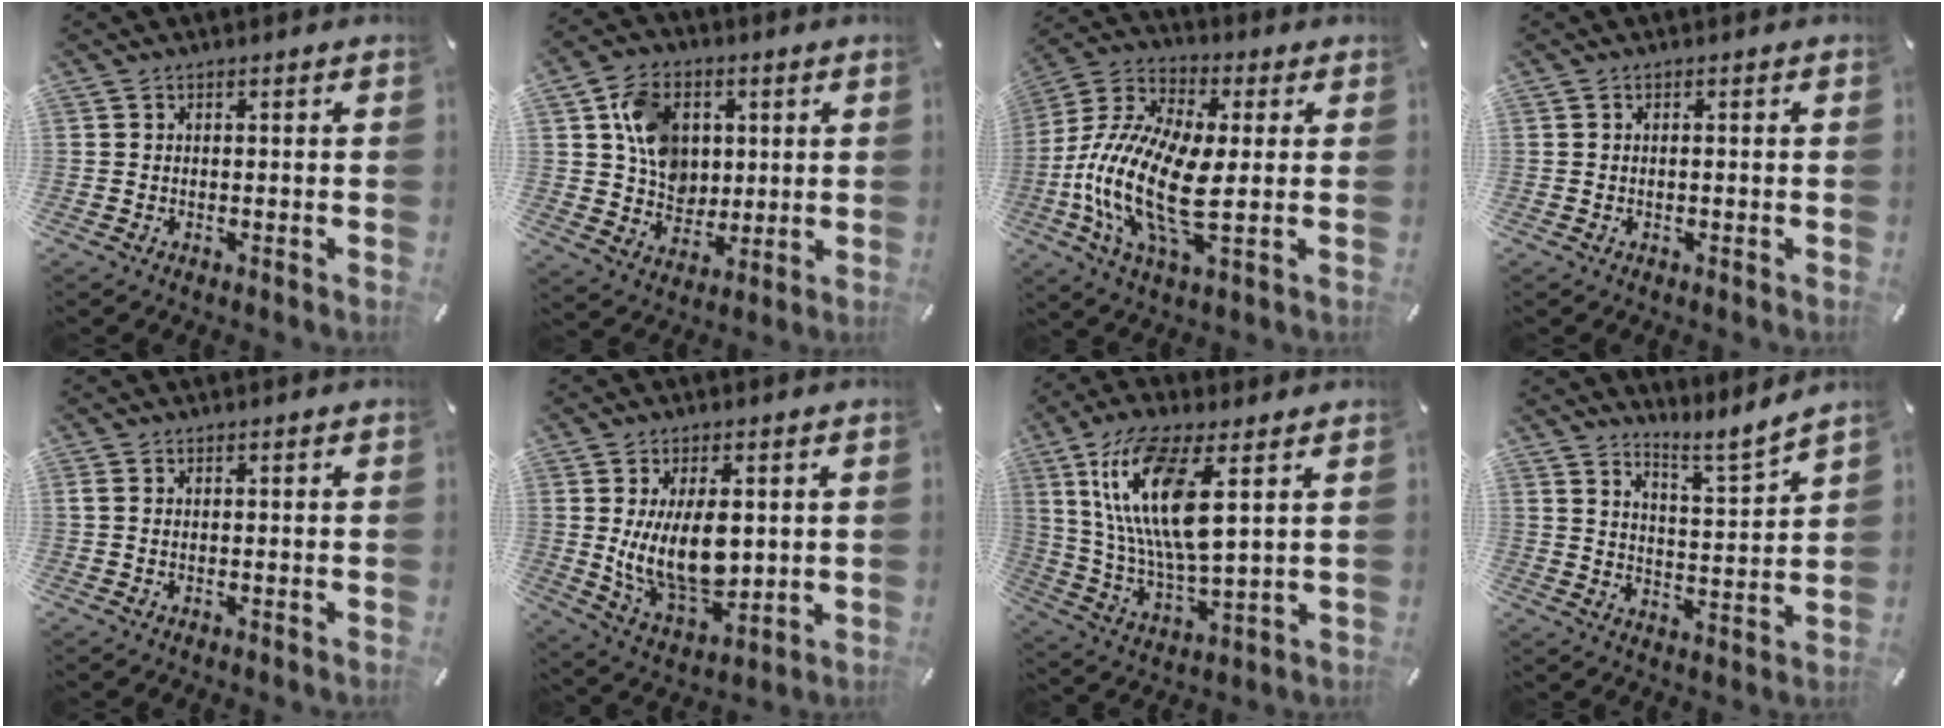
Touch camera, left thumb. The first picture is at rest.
{"total": 11.3, "force": [2.7, 9.6, 5.4], "torque": [-0.083, 0.012, 0.057]}
{"total": 18.0, "force": [-2.7, 7.6, 16.1], "torque": [-0.360, -0.019, -0.049]}
{"total": 0.6, "force": [-0.1, 0.3, 0.6], "torque": [-0.011, 0.000, -0.002]}
{"total": 0.6, "force": [0.0, 0.4, 0.5], "torque": [-0.010, 0.003, -0.001]}
{"total": 15.2, "force": [1.7, 8.5, 12.5], "torque": [-0.236, -0.021, 0.031]}
{"total": 18.0, "force": [7.0, 6.4, 15.3], "torque": [-0.326, -0.018, 0.114]}
{"total": 6.3, "force": [6.0, 0.6, 1.8], "torque": [-0.031, -0.061, 0.098]}